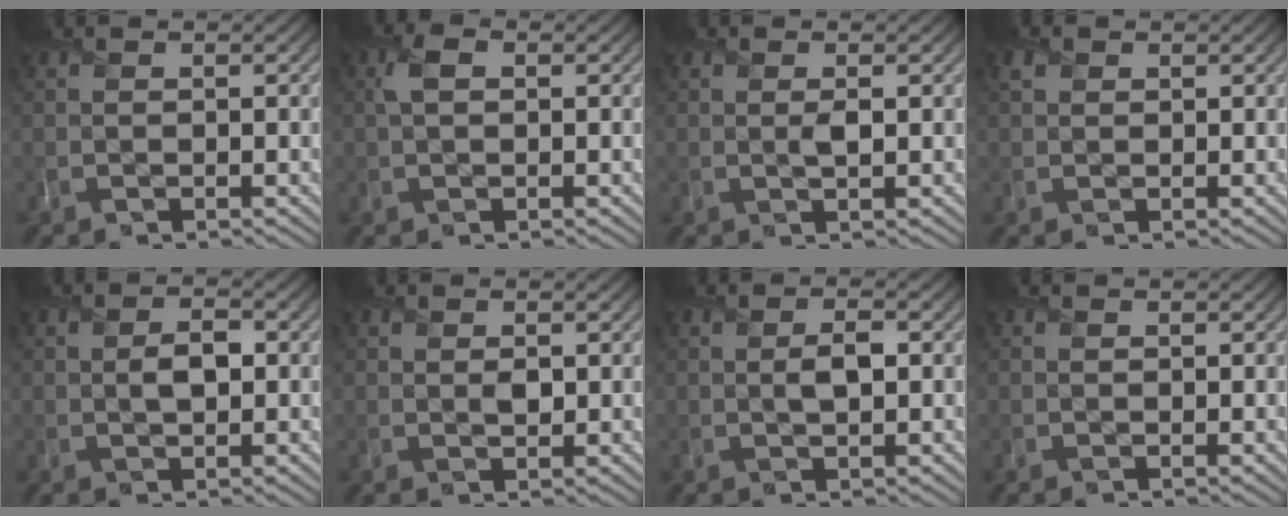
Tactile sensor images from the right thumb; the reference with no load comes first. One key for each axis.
{"total": 2.1, "fx": 0.4, "fy": 1.3, "fz": 1.6, "tx": -0.037, "ty": 0.003, "tz": 0.006}
{"total": 0.9, "fx": 0.2, "fy": 0.2, "fz": 0.8, "tx": -0.016, "ty": -0.001, "tz": 0.002}
{"total": 1.1, "fx": 0.6, "fy": 0.9, "fz": 0.2, "tx": -0.006, "ty": 0.002, "tz": 0.012}
{"total": 2.3, "fx": 0.0, "fy": 1.4, "fz": 1.8, "tx": -0.034, "ty": 0.000, "tz": 0.000}
{"total": 0.9, "fx": 0.2, "fy": 0.7, "fz": 0.5, "tx": -0.009, "ty": -0.006, "tz": 0.006}
{"total": 2.0, "fx": 0.1, "fy": 0.9, "fz": 1.8, "tx": -0.034, "ty": 0.001, "tz": 0.001}
{"total": 0.0}